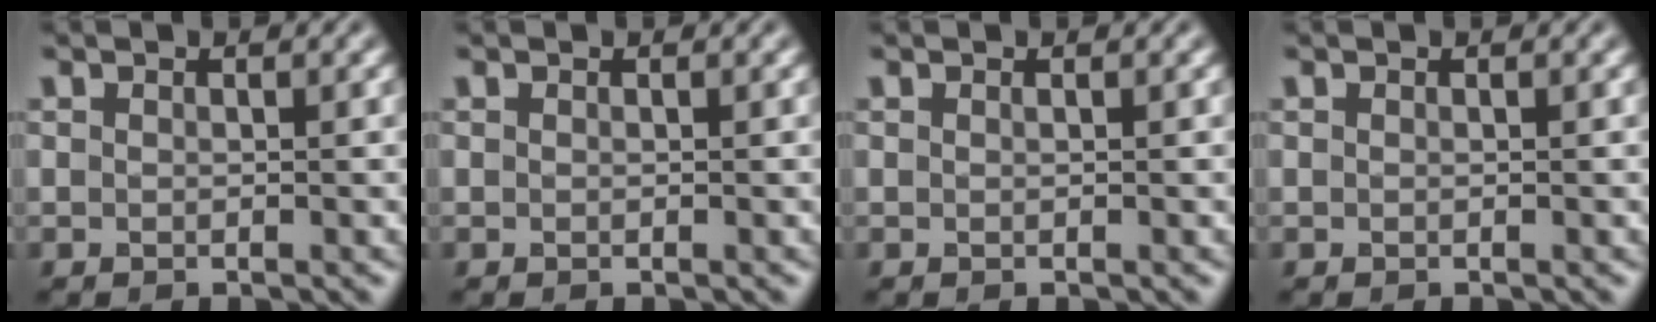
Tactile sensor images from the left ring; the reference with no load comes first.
{"total": 0.0}
{"total": 0.0}
{"total": 0.0}